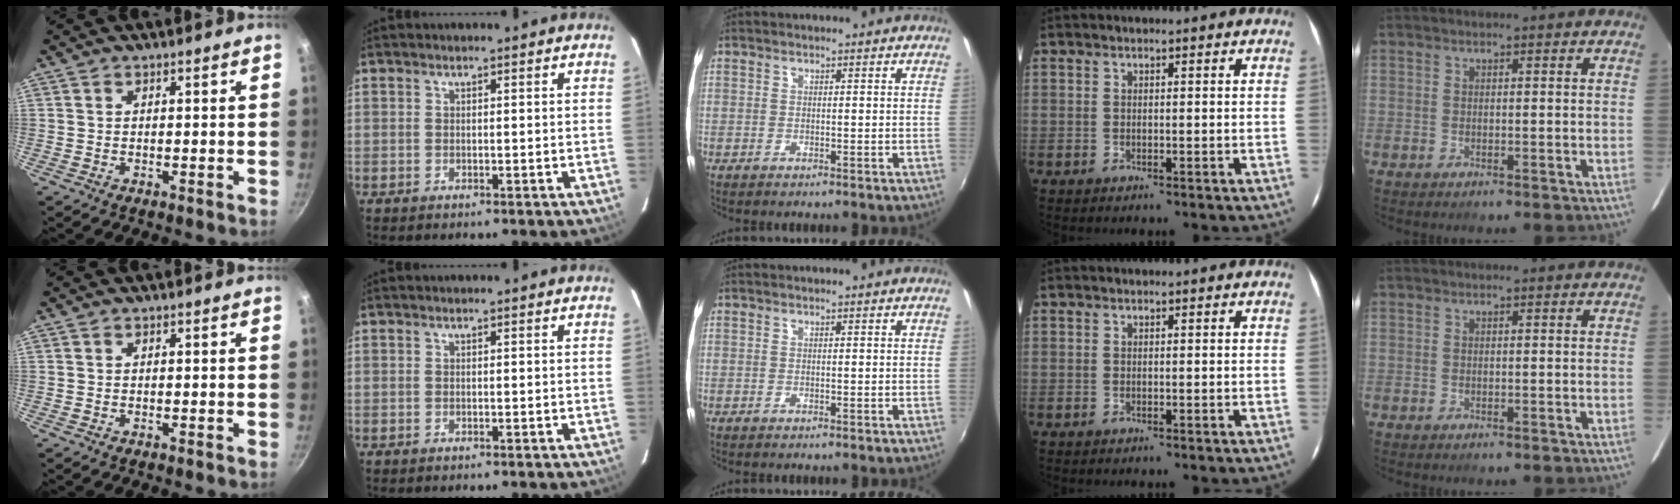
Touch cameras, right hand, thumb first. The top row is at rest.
{}